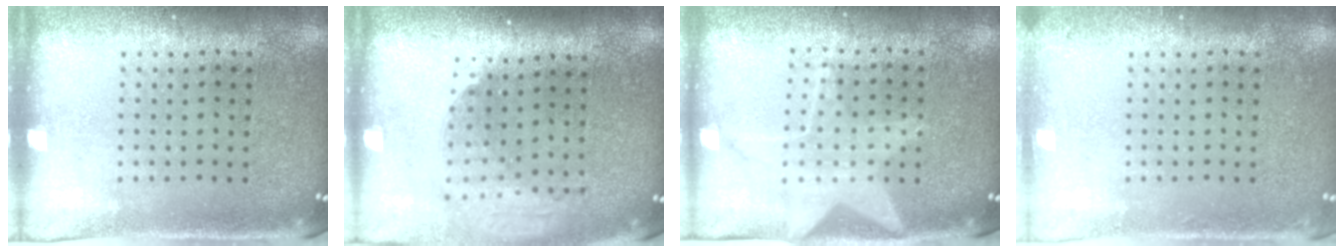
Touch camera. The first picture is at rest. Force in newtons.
{"total": 2.0, "press": 1.5, "slide": 1.3}
{"total": 1.5, "press": 1.5, "slide": 0.4}
{"total": 0.9, "press": 0.9, "slide": 0.2}